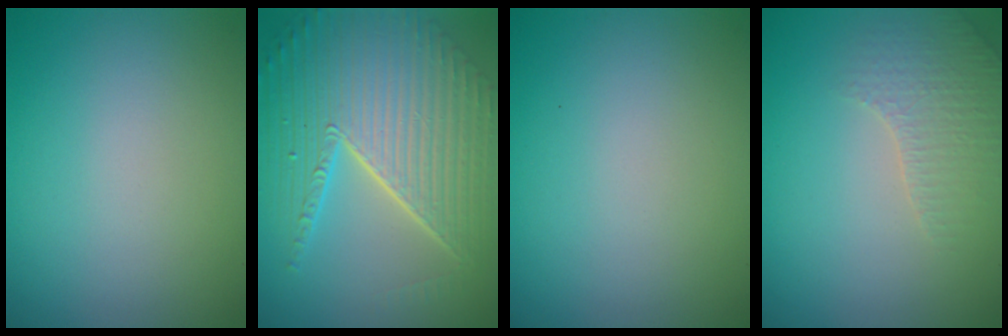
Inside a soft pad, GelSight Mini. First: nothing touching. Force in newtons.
{"total": 10.2, "press": 6.5, "slide": 7.9}
{"total": 0.0}
{"total": 2.6, "press": 2.5, "slide": 0.5}